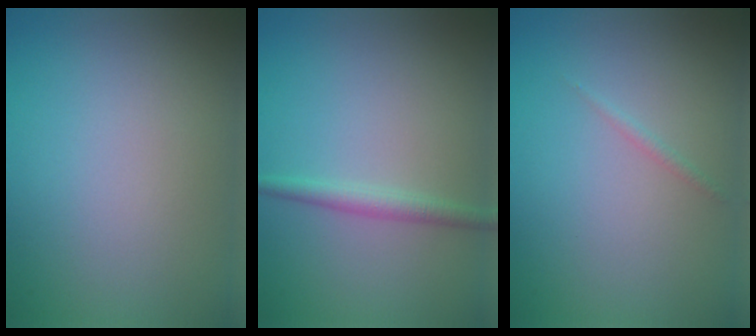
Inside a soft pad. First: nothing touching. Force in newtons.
{"total": 1.7, "press": 1.7, "slide": 0.1}
{"total": 0.6, "press": 0.6, "slide": 0.0}